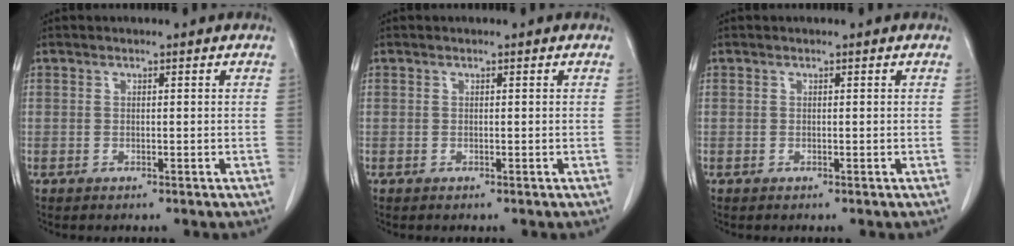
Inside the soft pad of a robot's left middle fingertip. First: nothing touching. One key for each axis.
{"total": 0.0}
{"total": 0.0}